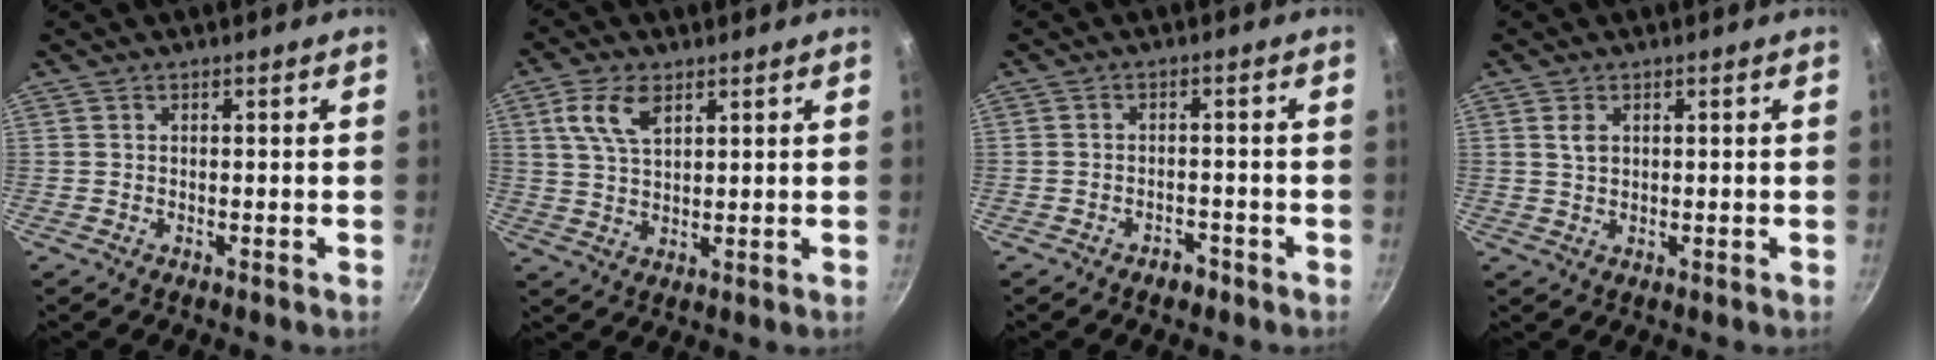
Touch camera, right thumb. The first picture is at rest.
{"total": 7.5, "force": [3.3, 3.9, 5.5], "torque": [-0.103, -0.004, 0.064]}
{"total": 2.7, "force": [-1.9, 1.6, 1.0], "torque": [-0.005, 0.023, -0.021]}
{"total": 2.3, "force": [0.8, 1.5, 1.5], "torque": [-0.025, -0.004, 0.015]}